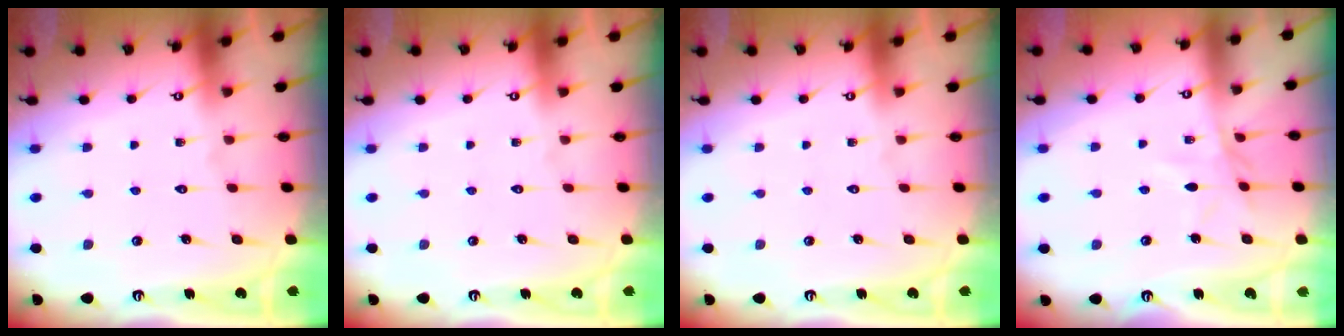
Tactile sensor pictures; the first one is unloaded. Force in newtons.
{"total": 0.0}
{"total": 0.0}
{"total": 6.4, "press": 6.4, "slide": 0.6}